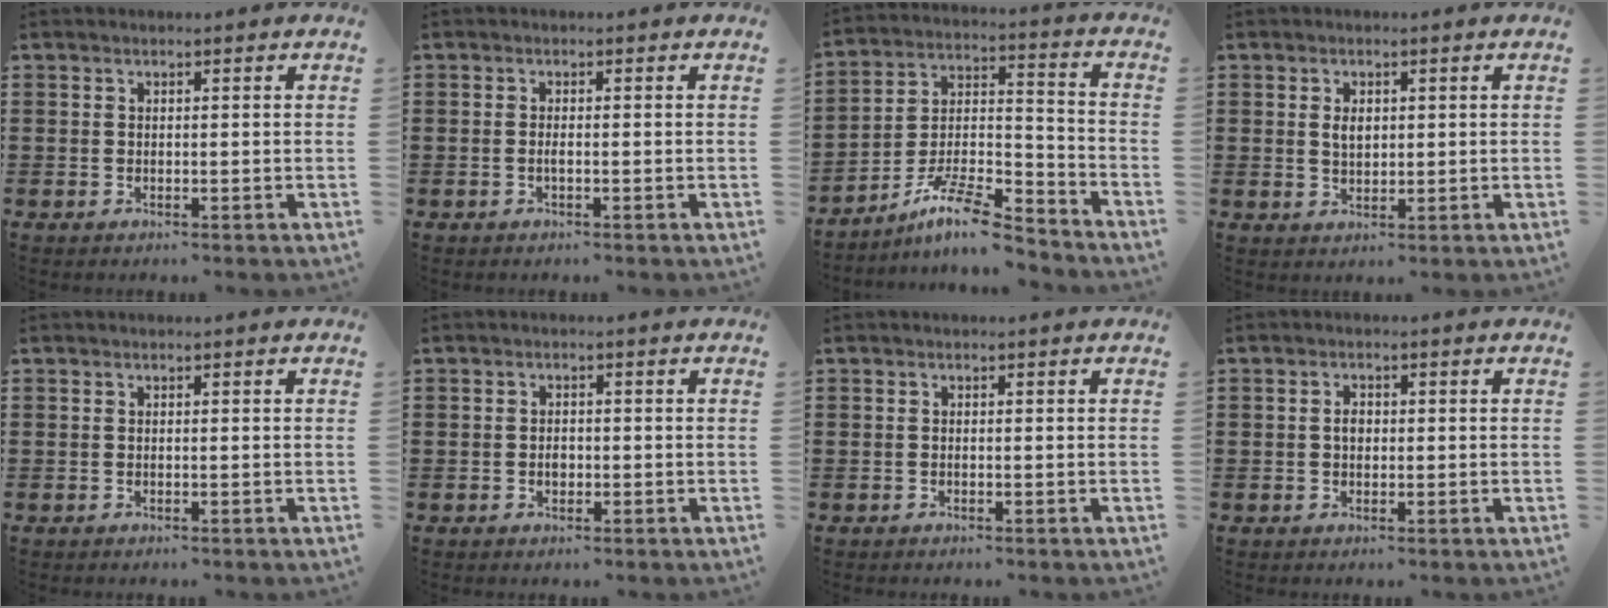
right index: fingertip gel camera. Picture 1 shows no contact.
{"total": 0.8, "force": [-0.2, 0.1, 0.7], "torque": [-0.014, -0.003, -0.003]}
{"total": 10.7, "force": [-8.6, 2.1, 5.9], "torque": [-0.106, 0.025, -0.165]}
{"total": 2.5, "force": [0.6, 1.4, 2.0], "torque": [-0.035, 0.001, 0.008]}
{"total": 0.0}
{"total": 1.4, "force": [-0.2, 1.0, 1.0], "torque": [-0.020, 0.004, -0.005]}
{"total": 0.0}
{"total": 1.9, "force": [0.0, 1.2, 1.5], "torque": [-0.029, 0.006, 0.000]}